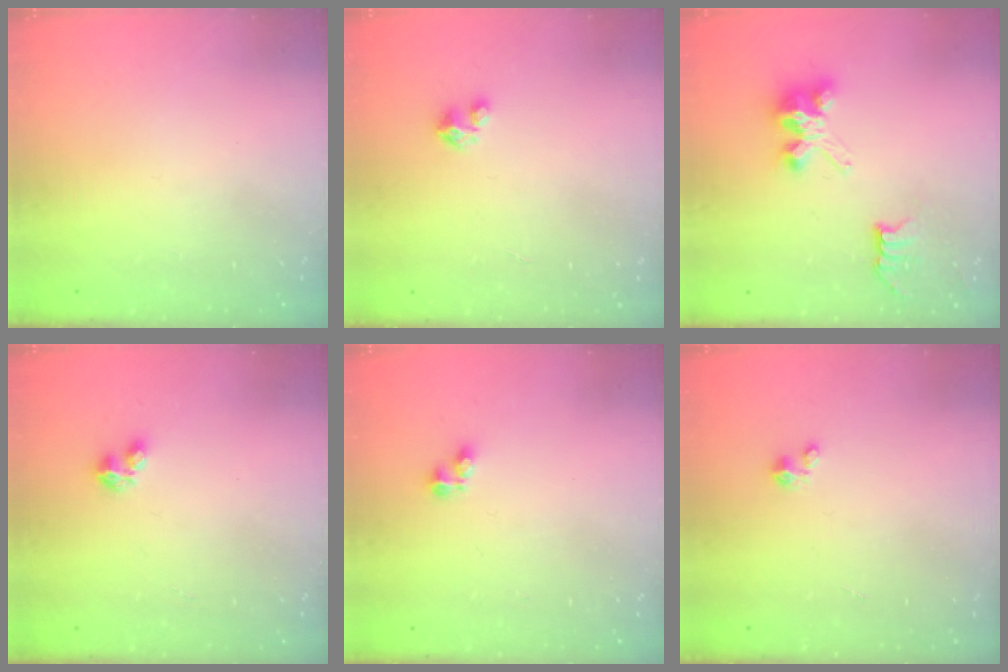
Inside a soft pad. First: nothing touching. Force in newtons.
{"total": 1.7, "press": 1.7, "slide": 0.1}
{"total": 6.6, "press": 6.6, "slide": 0.1}
{"total": 3.2, "press": 3.2, "slide": 0.5}
{"total": 3.5, "press": 3.4, "slide": 0.6}
{"total": 0.8, "press": 0.7, "slide": 0.3}